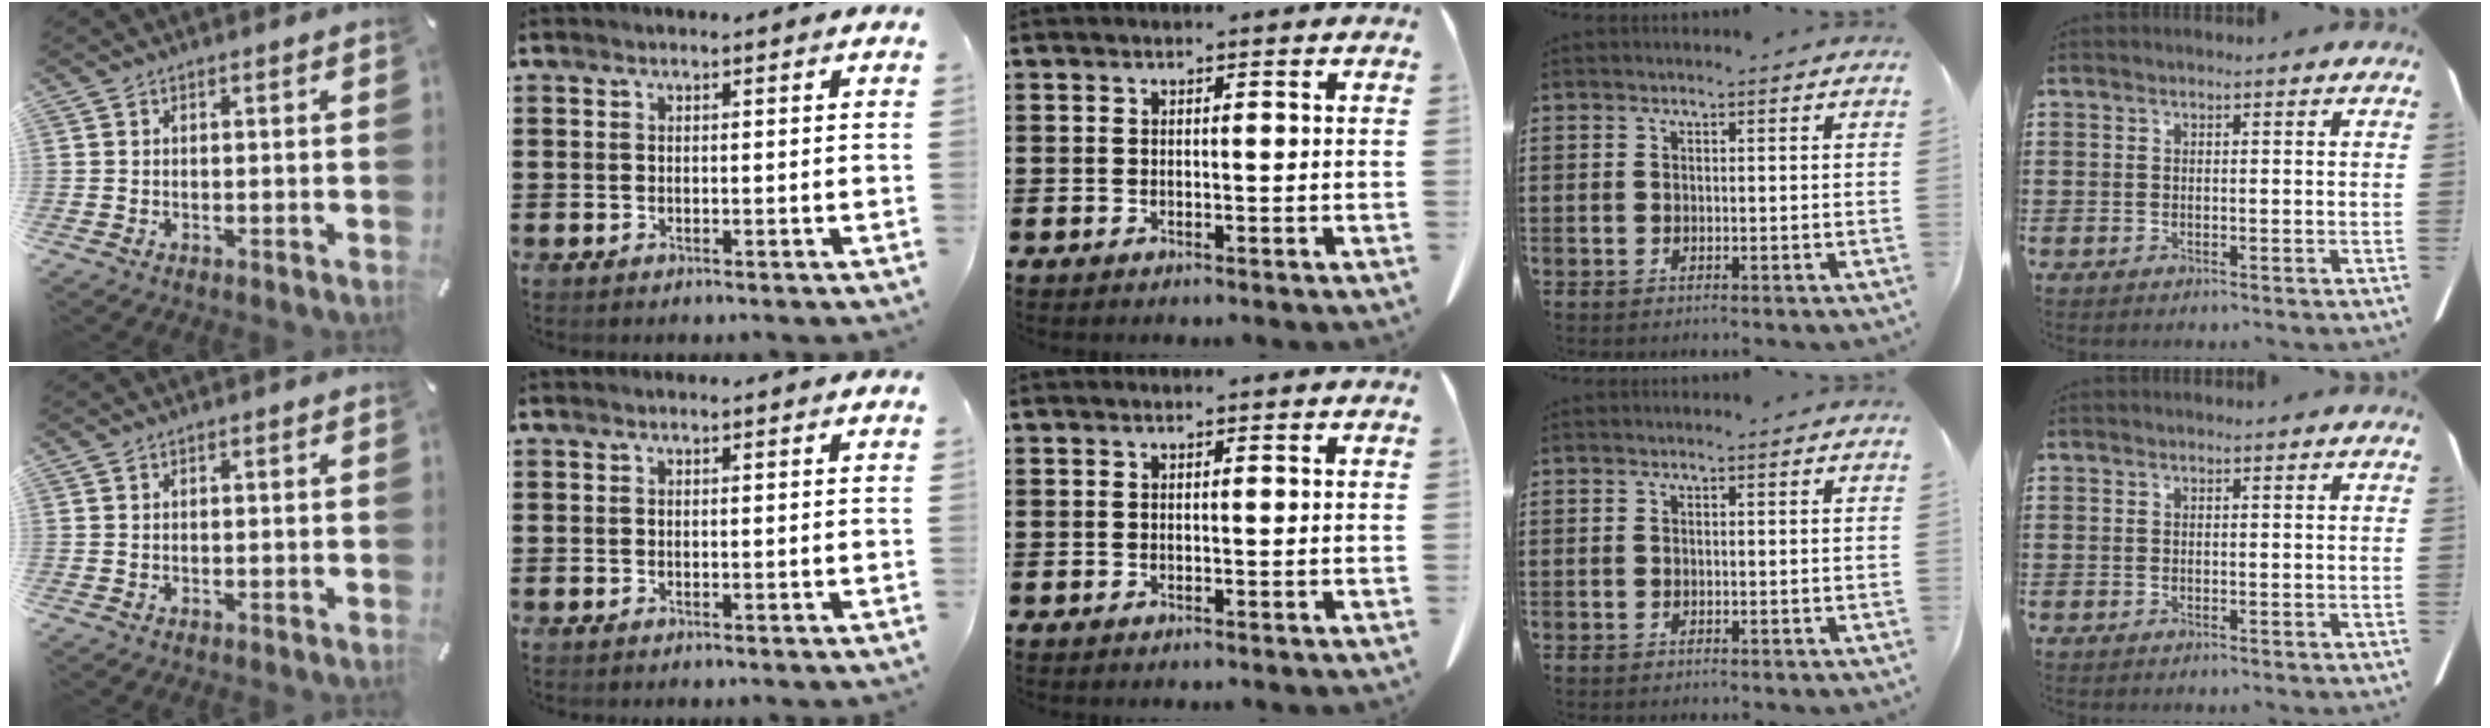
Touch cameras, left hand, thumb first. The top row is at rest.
{}